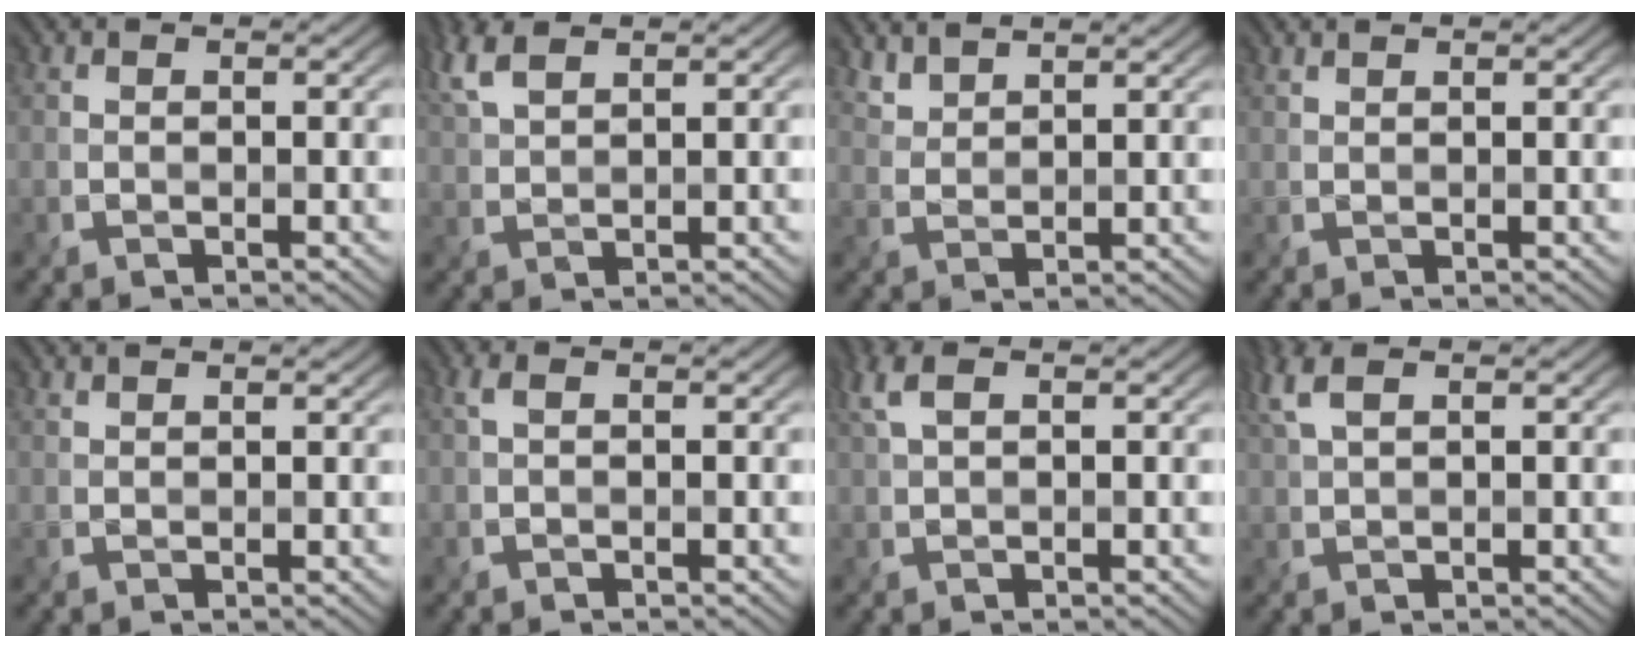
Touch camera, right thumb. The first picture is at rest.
{"total": 4.7, "force": [3.1, 1.6, 3.2], "torque": [-0.091, 0.015, 0.069]}
{"total": 3.7, "force": [3.3, 1.0, 1.4], "torque": [-0.036, -0.005, 0.078]}
{"total": 0.7, "force": [0.6, 0.0, 0.2], "torque": [-0.011, 0.003, 0.016]}
{"total": 1.0, "force": [1.0, 0.1, 0.3], "torque": [-0.015, 0.001, 0.022]}
{"total": 1.0, "force": [0.2, 0.4, 0.9], "torque": [-0.024, 0.003, 0.004]}
{"total": 3.0, "force": [1.3, 1.1, 2.5], "torque": [-0.067, 0.011, 0.027]}
{"total": 3.4, "force": [1.7, 1.0, 2.7], "torque": [-0.075, 0.013, 0.038]}